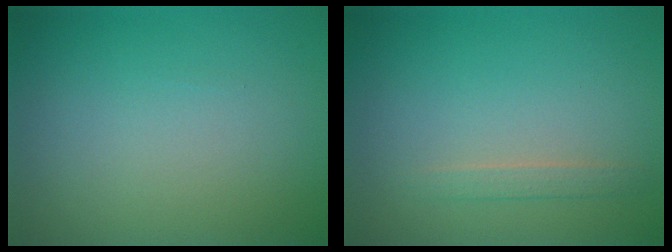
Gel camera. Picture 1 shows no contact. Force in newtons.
{"total": 1.1, "press": 1.1, "slide": 0.1}